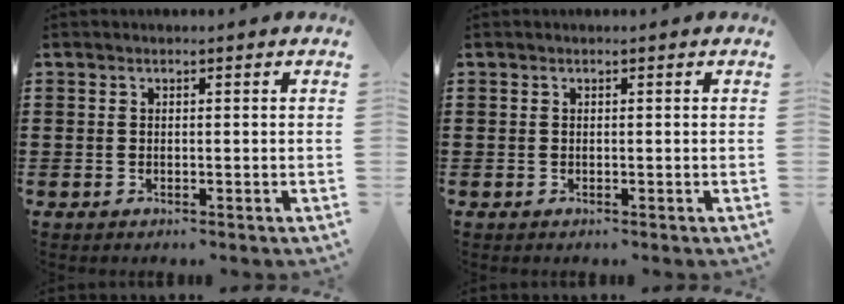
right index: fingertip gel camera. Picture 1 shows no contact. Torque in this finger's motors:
{"motor_torque": [0.75, 0.75, 0.00, 0.00]}